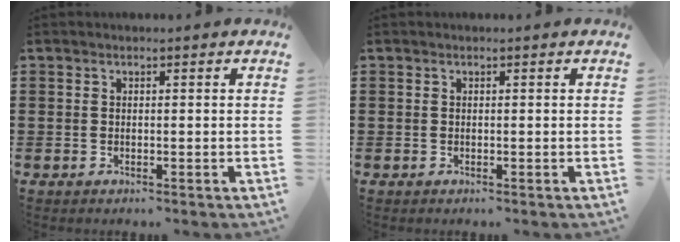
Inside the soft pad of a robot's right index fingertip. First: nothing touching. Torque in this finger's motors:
{"motor_torque": [1.07, 1.07, 0.00, 0.01]}